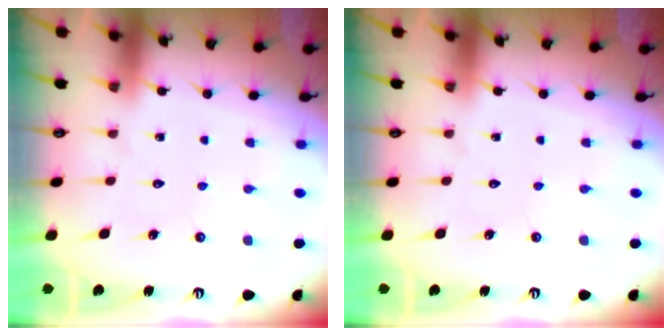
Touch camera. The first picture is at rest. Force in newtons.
{"total": 0.0}